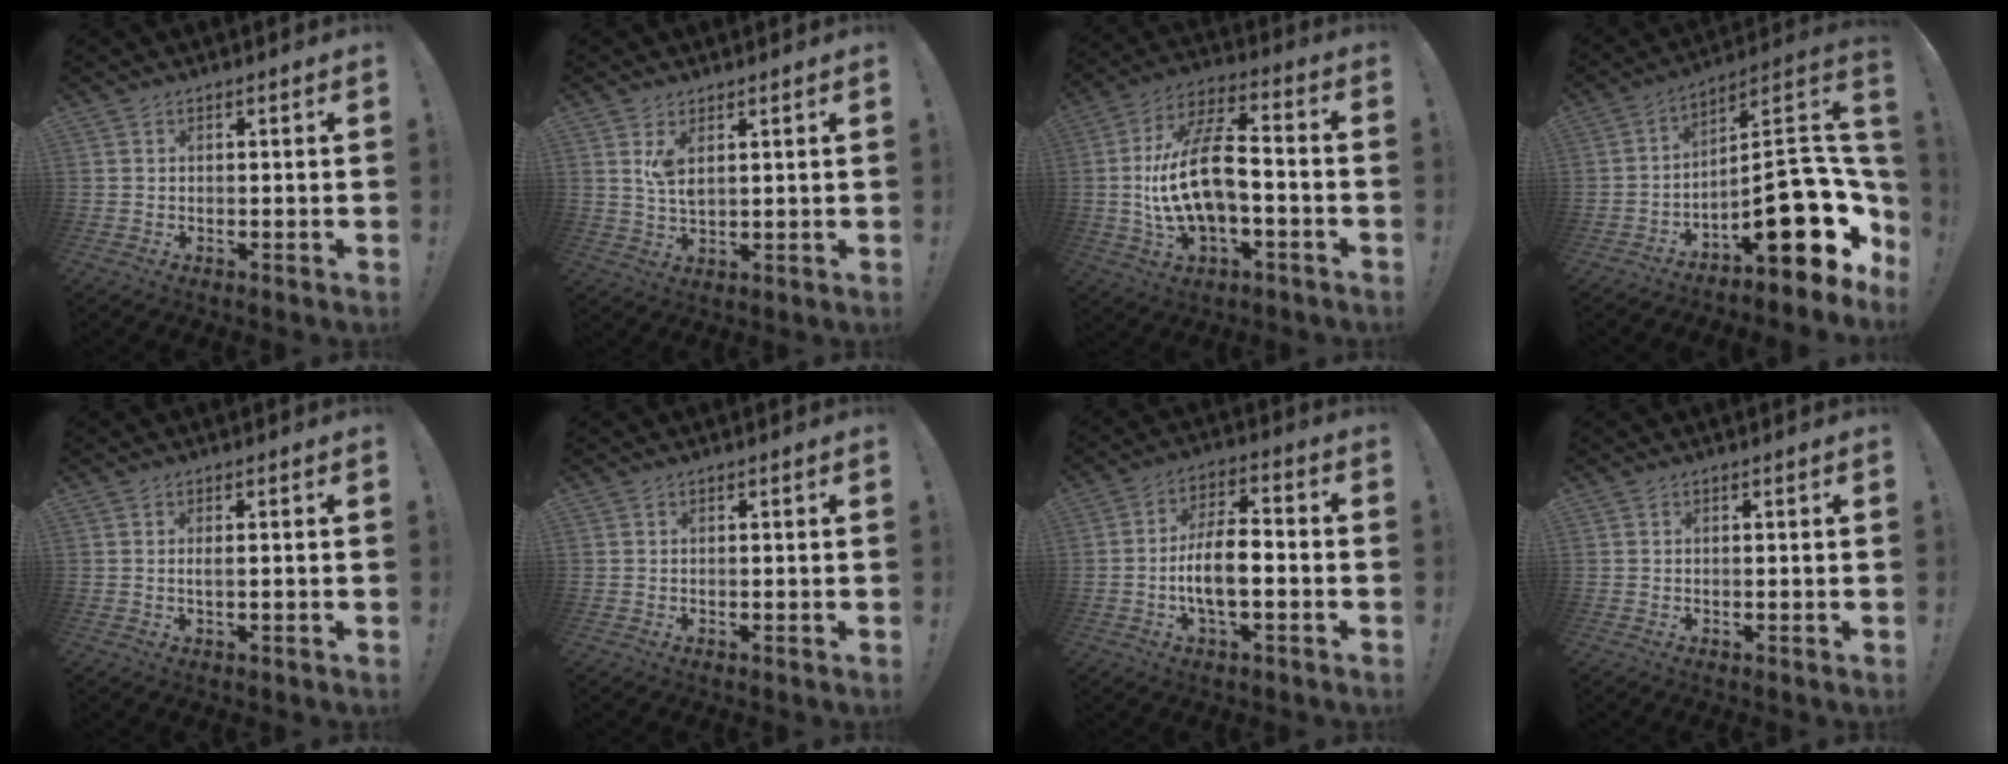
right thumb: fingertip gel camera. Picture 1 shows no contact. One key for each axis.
{"total": 4.8, "fx": 2.3, "fy": 1.9, "fz": 3.7, "tx": -0.061, "ty": -0.014, "tz": 0.037}
{"total": 17.7, "fx": -1.9, "fy": 8.5, "fz": 15.4, "tx": -0.284, "ty": 0.008, "tz": -0.033}
{"total": 23.9, "fx": -7.2, "fy": 9.8, "fz": 20.5, "tx": -0.277, "ty": 0.030, "tz": -0.100}
{"total": 1.4, "fx": -0.2, "fy": -0.2, "fz": 1.4, "tx": -0.024, "ty": -0.002, "tz": -0.006}
{"total": 0.0}
{"total": 10.1, "fx": -3.0, "fy": 4.0, "fz": 8.8, "tx": -0.161, "ty": 0.012, "tz": -0.055}
{"total": 0.0}